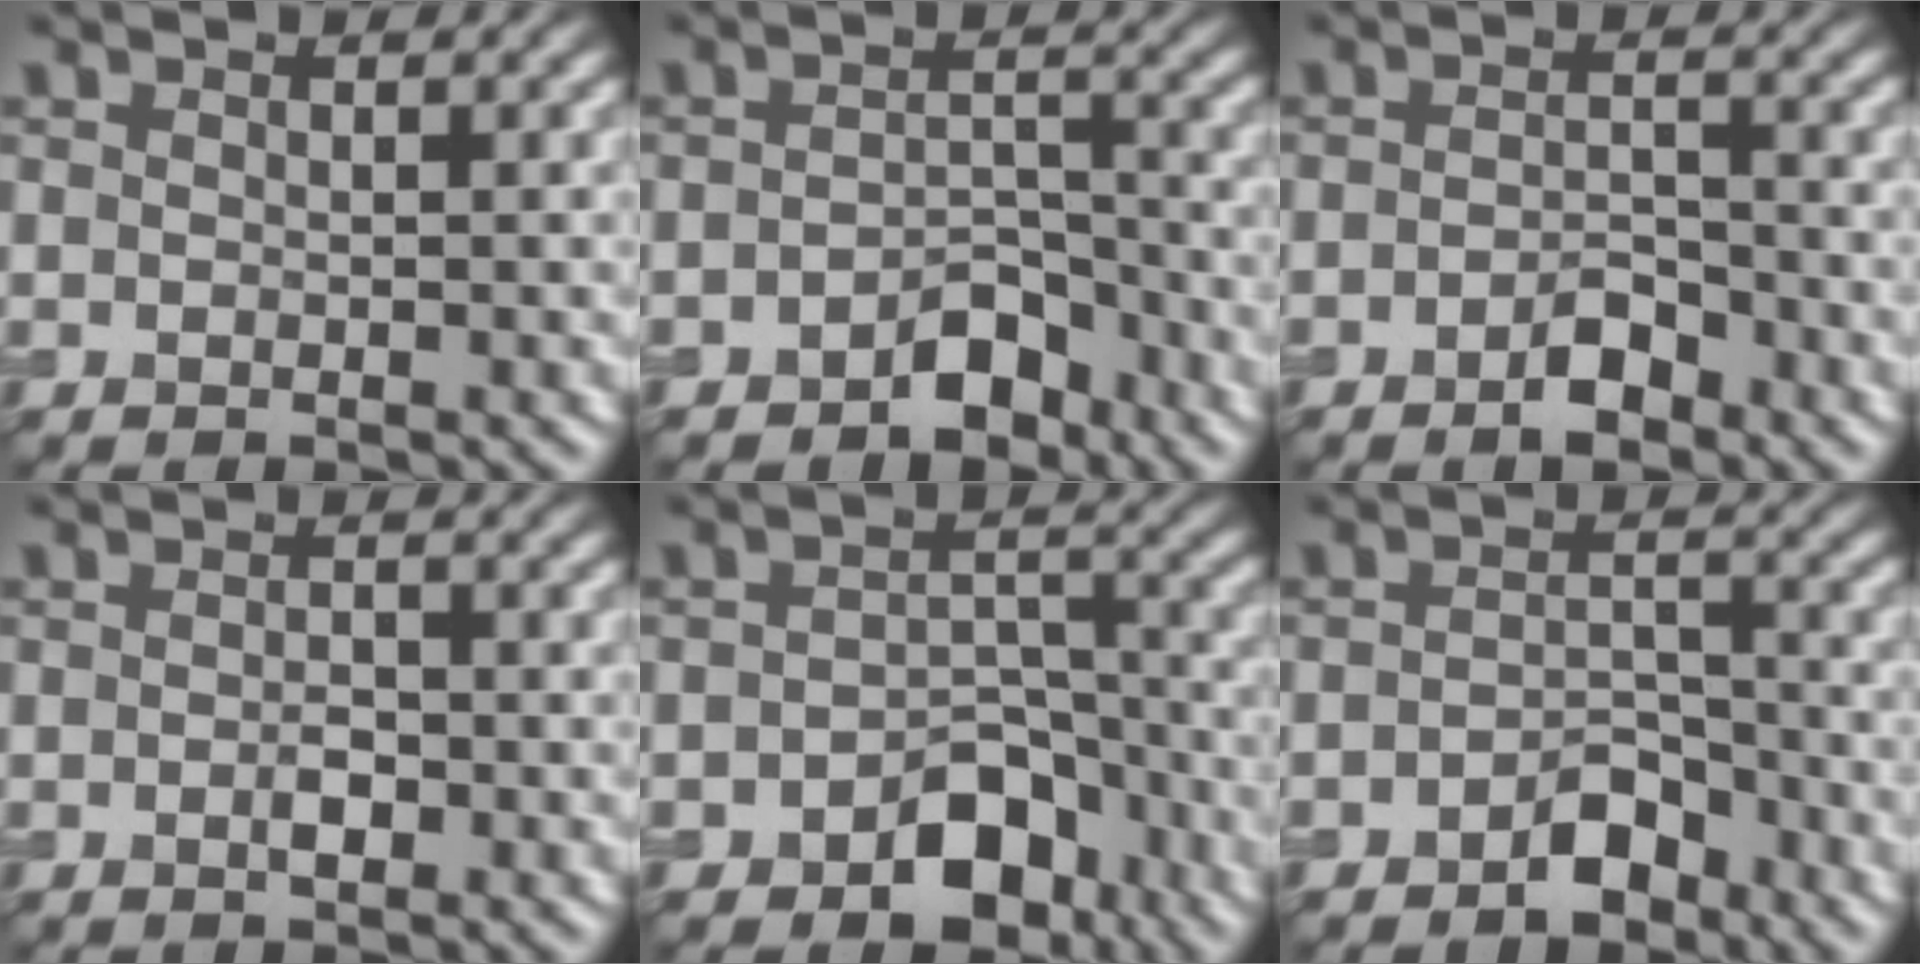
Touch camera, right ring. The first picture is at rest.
{"total": 3.3, "force": [-2.3, 1.7, 1.5], "torque": [-0.017, 0.012, -0.039]}
{"total": 2.5, "force": [-1.7, 1.0, 1.6], "torque": [-0.022, 0.005, -0.032]}
{"total": 1.3, "force": [-0.4, 0.6, 1.1], "torque": [-0.022, -0.001, -0.008]}
{"total": 5.6, "force": [-3.2, 3.5, 3.0], "torque": [-0.029, 0.000, -0.049]}
{"total": 2.9, "force": [-2.0, 1.5, 1.5], "torque": [-0.020, 0.011, -0.035]}